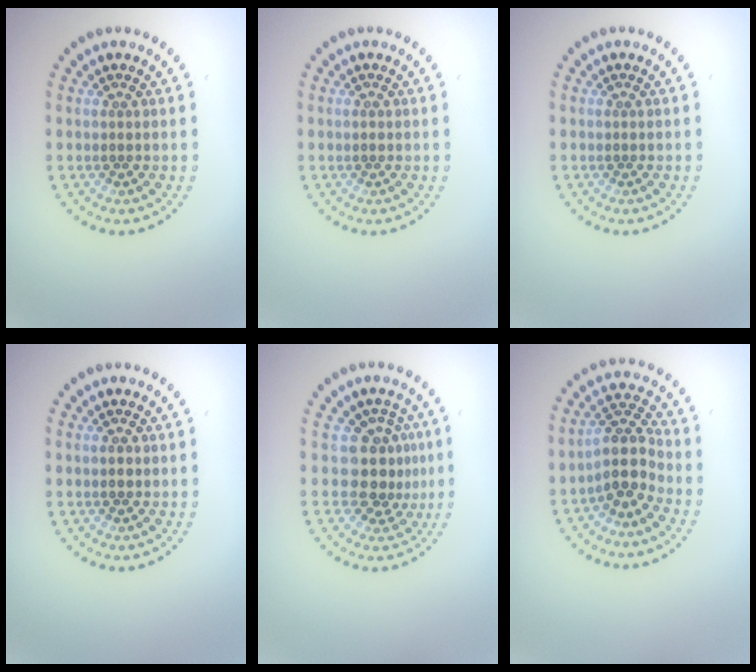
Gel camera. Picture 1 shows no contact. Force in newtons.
{"total": 0.6, "press": 0.6, "slide": 0.2}
{"total": 0.0}
{"total": 1.3, "press": 1.3, "slide": 0.1}
{"total": 3.5, "press": 2.7, "slide": 2.2}
{"total": 3.7, "press": 2.9, "slide": 2.3}